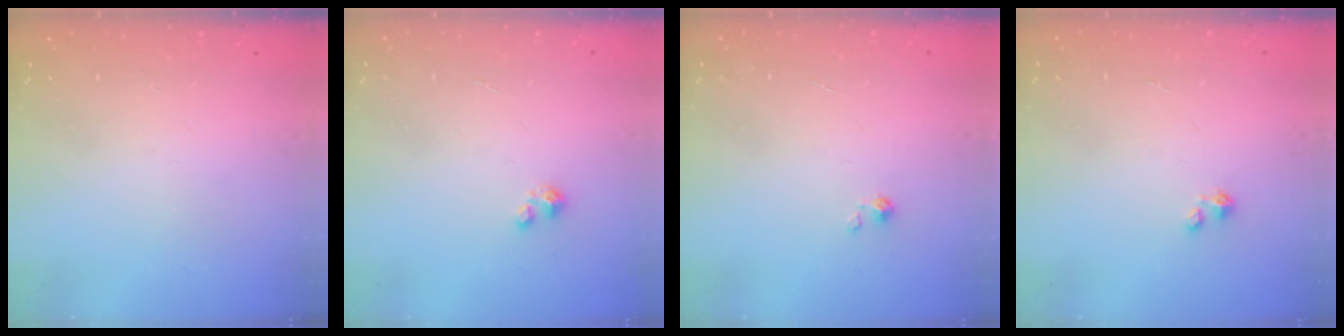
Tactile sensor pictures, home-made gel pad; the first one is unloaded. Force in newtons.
{"total": 1.6, "press": 1.6, "slide": 0.2}
{"total": 0.0}
{"total": 0.0}